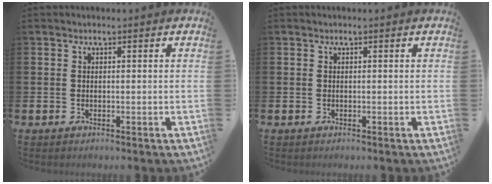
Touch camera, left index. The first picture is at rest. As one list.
[{"total": 0.0}]